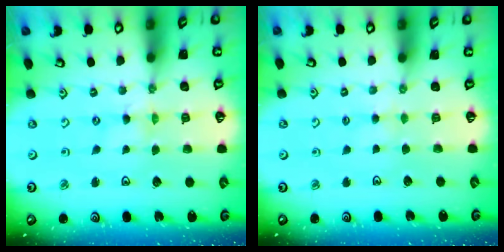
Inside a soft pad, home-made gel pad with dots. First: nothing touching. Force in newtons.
{"total": 2.4, "press": 2.4, "slide": 0.5}